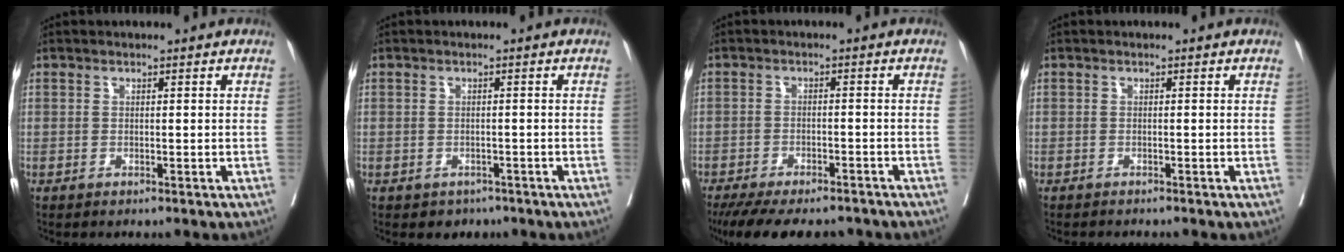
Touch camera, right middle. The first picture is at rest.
{"total": 2.4, "force": [-1.6, 1.7, 0.2], "torque": [-0.005, 0.004, -0.021]}
{"total": 14.5, "force": [-12.3, 4.3, 6.3], "torque": [-0.136, -0.016, -0.169]}
{"total": 1.8, "force": [-1.7, 0.1, 0.5], "torque": [-0.008, -0.003, -0.022]}